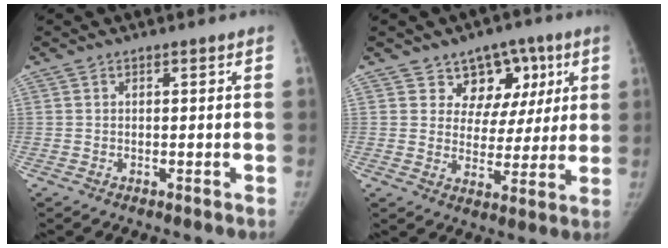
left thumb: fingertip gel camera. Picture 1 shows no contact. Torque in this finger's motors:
{"motor_torque": [0.29, 0.05, 0.04, -0.20, -0.02]}